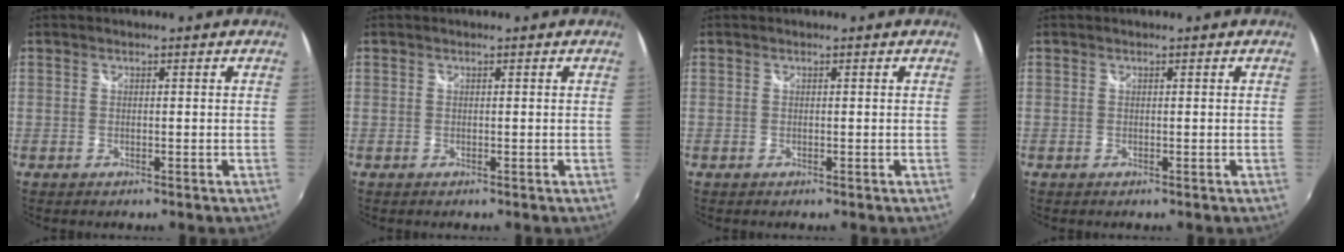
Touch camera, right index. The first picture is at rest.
{"total": 0.0}
{"total": 0.0}
{"total": 0.0}